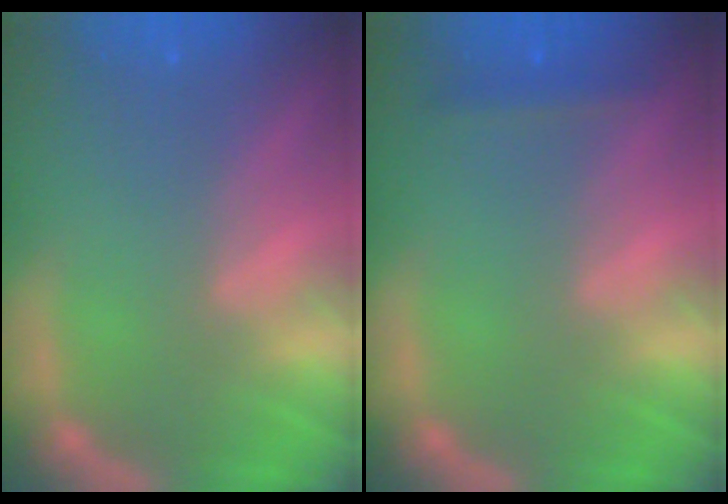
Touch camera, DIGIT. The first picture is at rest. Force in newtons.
{"total": 1.4}